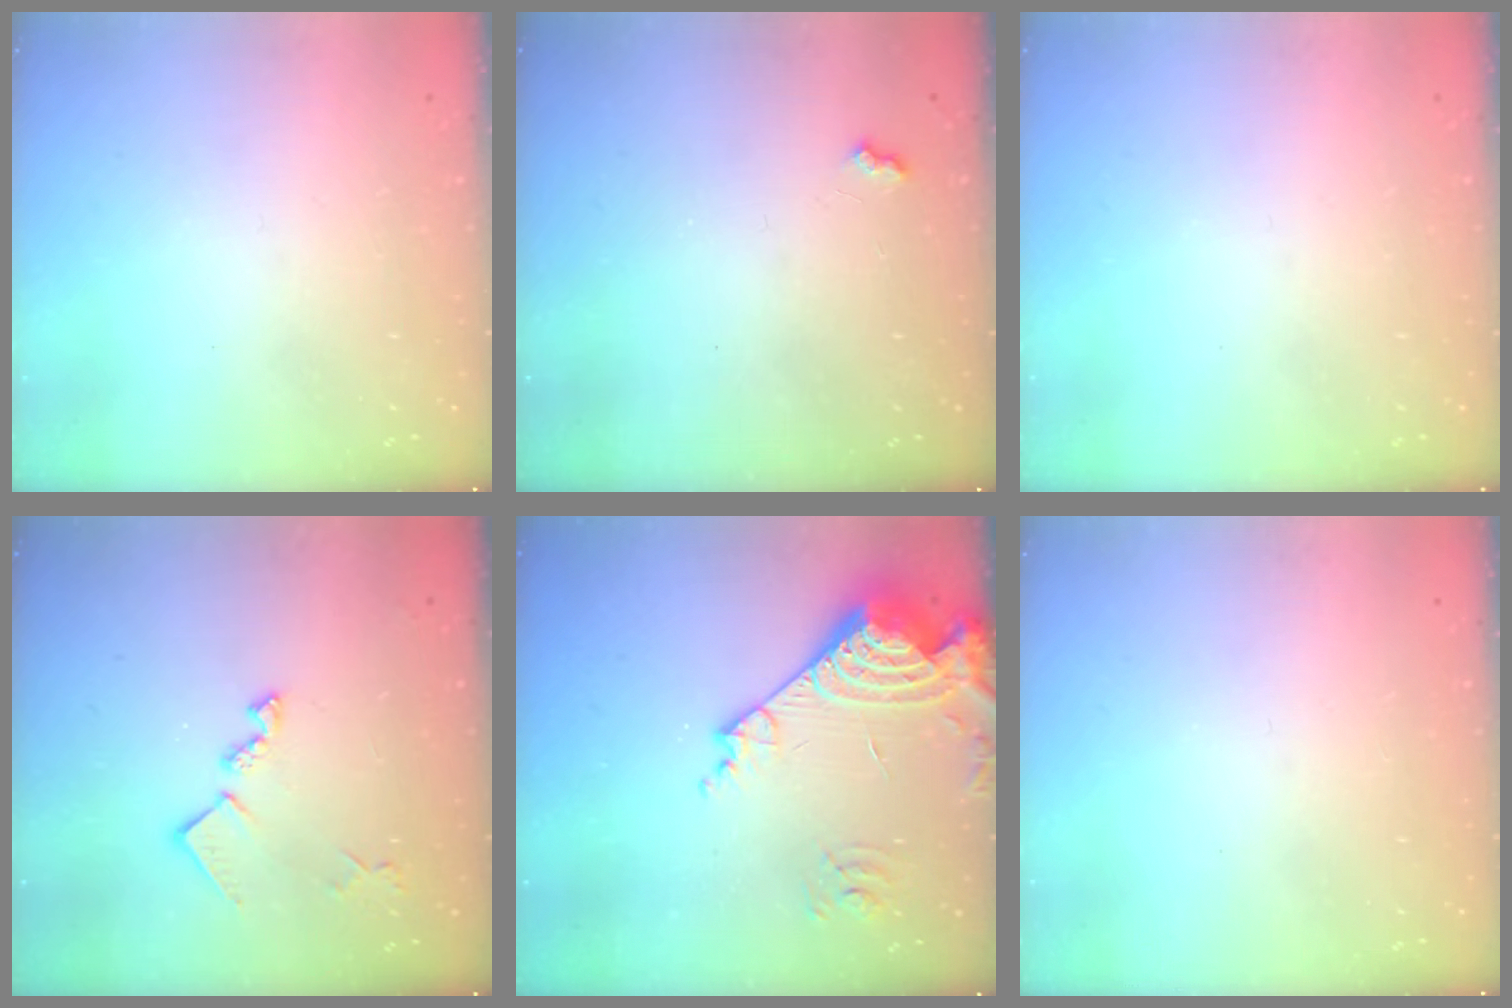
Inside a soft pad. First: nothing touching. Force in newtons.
{"total": 4.4, "press": 4.4, "slide": 0.6}
{"total": 0.0}
{"total": 12.0, "press": 12.0, "slide": 0.4}
{"total": 16.8, "press": 16.6, "slide": 2.0}
{"total": 0.0}